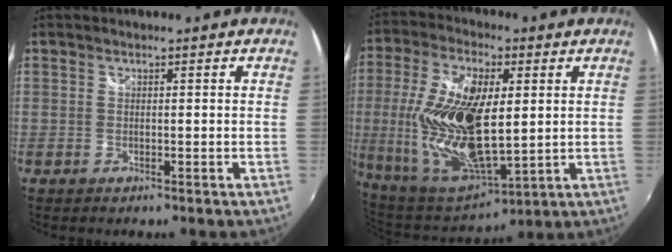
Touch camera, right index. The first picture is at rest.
{"total": 23.1, "force": [1.5, 10.3, 20.6], "torque": [-0.426, -0.011, 0.040]}